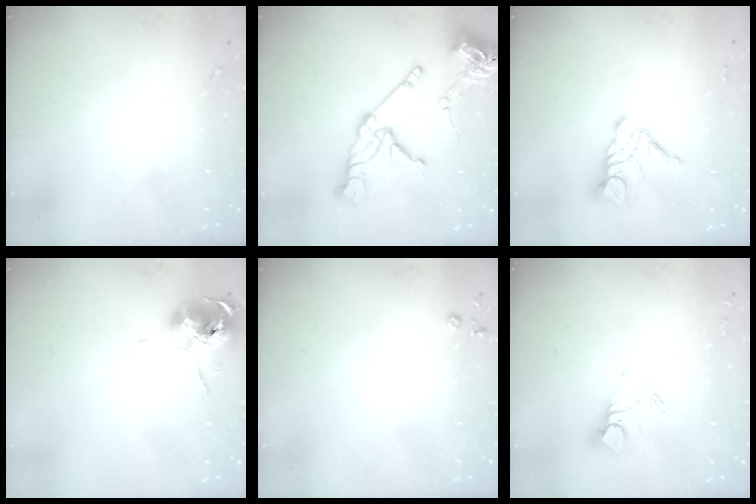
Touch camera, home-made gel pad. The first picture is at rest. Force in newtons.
{"total": 18.8, "press": 18.7, "slide": 1.7}
{"total": 10.8, "press": 10.7, "slide": 0.7}
{"total": 10.5, "press": 10.4, "slide": 1.0}
{"total": 2.8, "press": 2.8, "slide": 0.3}
{"total": 10.0, "press": 9.9, "slide": 1.0}